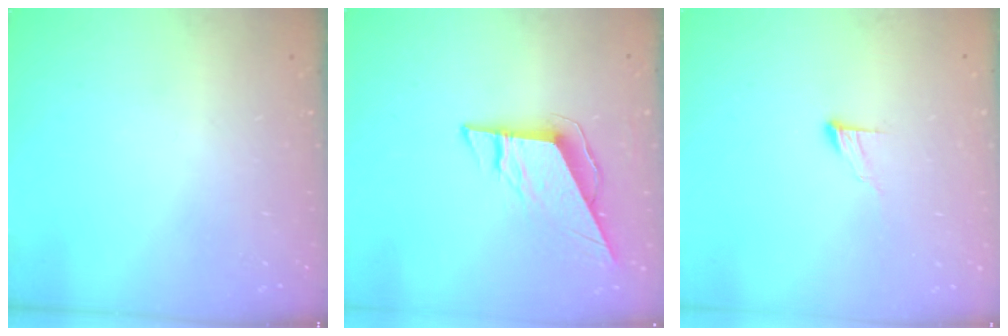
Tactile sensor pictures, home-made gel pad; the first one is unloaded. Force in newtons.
{"total": 9.0, "press": 9.0, "slide": 1.0}
{"total": 6.5, "press": 6.5, "slide": 0.5}